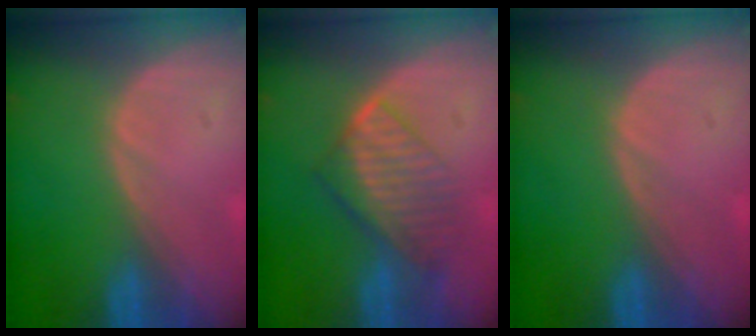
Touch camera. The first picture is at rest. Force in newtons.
{"total": 6.8, "press": 6.3, "slide": 2.4}
{"total": 0.0}